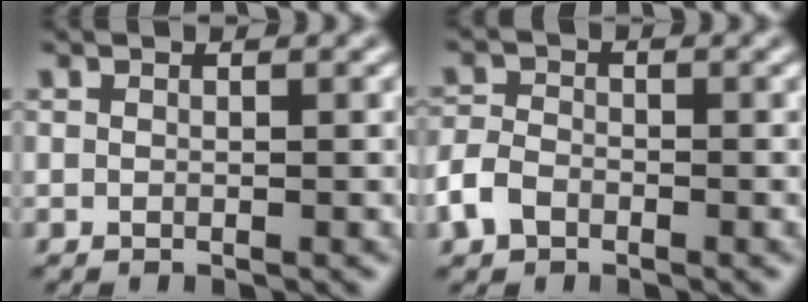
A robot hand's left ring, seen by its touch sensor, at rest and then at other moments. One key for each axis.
{"total": 2.8, "fx": -1.5, "fy": 1.9, "fz": 1.3, "tx": -0.029, "ty": 0.001, "tz": -0.040}